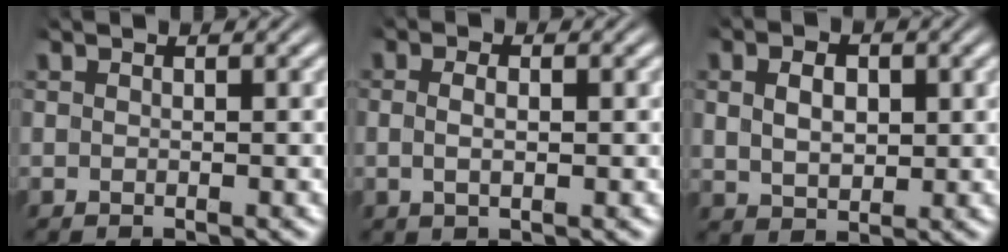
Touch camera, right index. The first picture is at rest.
{"total": 1.7, "force": [-0.1, 0.5, 1.6], "torque": [-0.032, -0.006, 0.002]}
{"total": 3.4, "force": [0.7, 2.3, 2.4], "torque": [-0.036, -0.007, 0.023]}